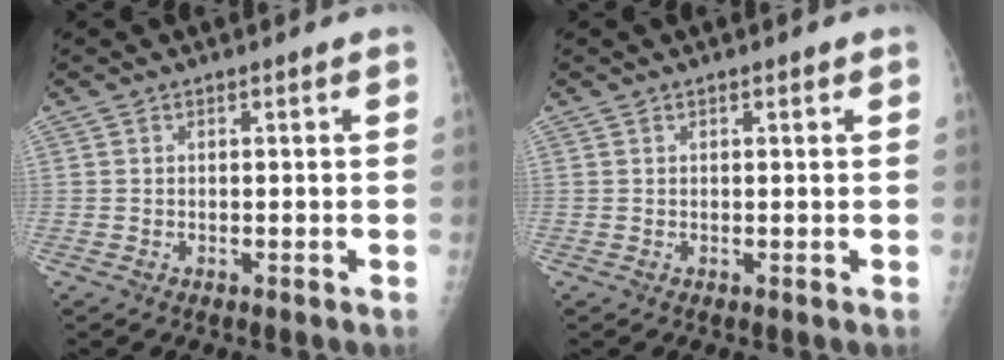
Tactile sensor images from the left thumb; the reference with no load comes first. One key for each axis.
{"total": 0.7, "fx": 0.4, "fy": 0.3, "fz": 0.4, "tx": -0.006, "ty": -0.001, "tz": 0.005}